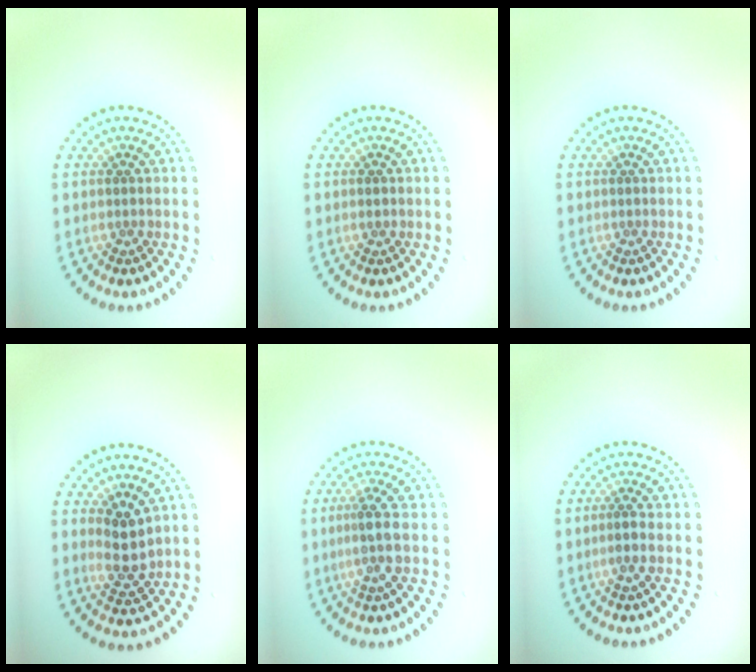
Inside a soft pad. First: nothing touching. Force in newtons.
{"total": 0.8, "press": 0.8, "slide": 0.2}
{"total": 0.0}
{"total": 2.8, "press": 2.6, "slide": 1.1}
{"total": 2.5, "press": 1.9, "slide": 1.6}
{"total": 1.1, "press": 0.7, "slide": 0.9}